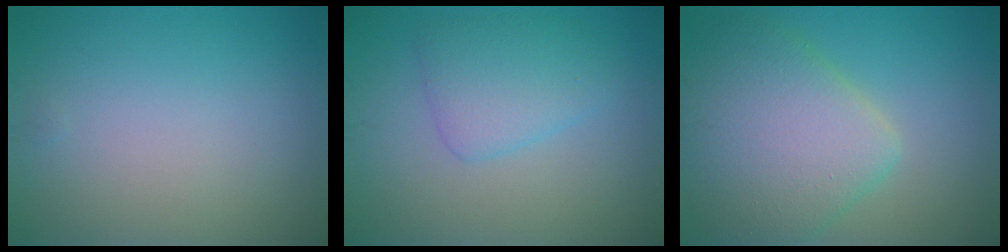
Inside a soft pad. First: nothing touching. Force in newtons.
{"total": 3.3, "press": 3.3, "slide": 0.1}
{"total": 7.8, "press": 7.8, "slide": 0.6}